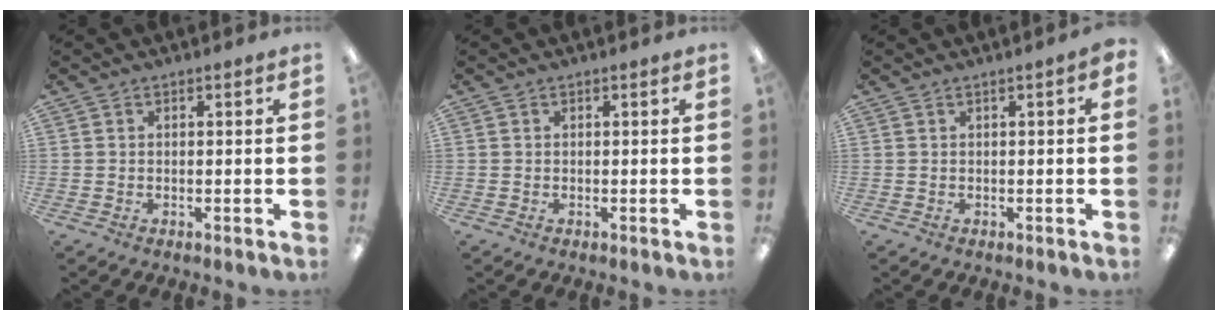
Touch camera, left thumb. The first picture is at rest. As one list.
[{"total": 0.0}, {"total": 0.8, "force": [0.0, 0.1, 0.8], "torque": [-0.012, 0.000, 0.001]}]